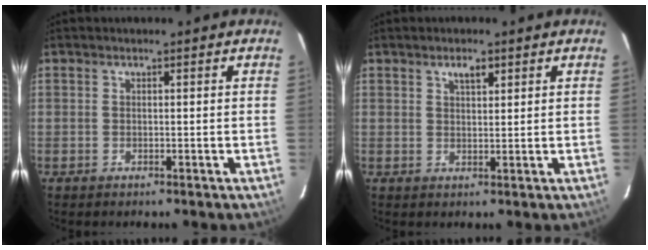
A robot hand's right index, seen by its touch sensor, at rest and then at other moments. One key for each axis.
{"total": 2.5, "fx": 1.5, "fy": 1.0, "fz": 1.7, "tx": -0.026, "ty": 0.006, "tz": 0.027}